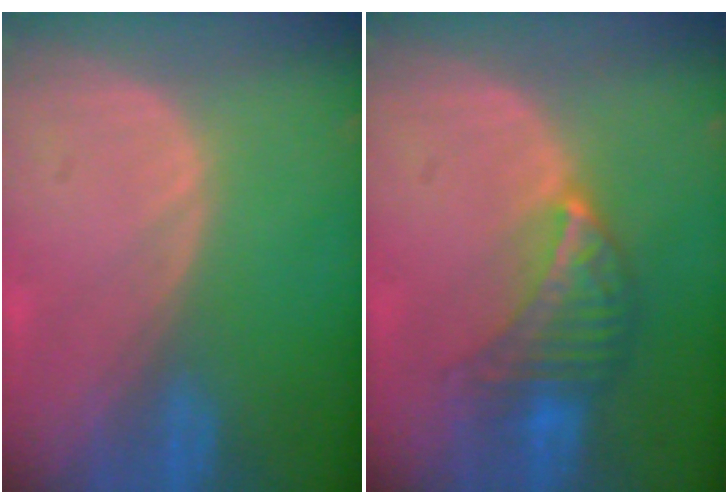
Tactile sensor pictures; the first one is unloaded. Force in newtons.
{"total": 7.0, "press": 6.4, "slide": 2.9}